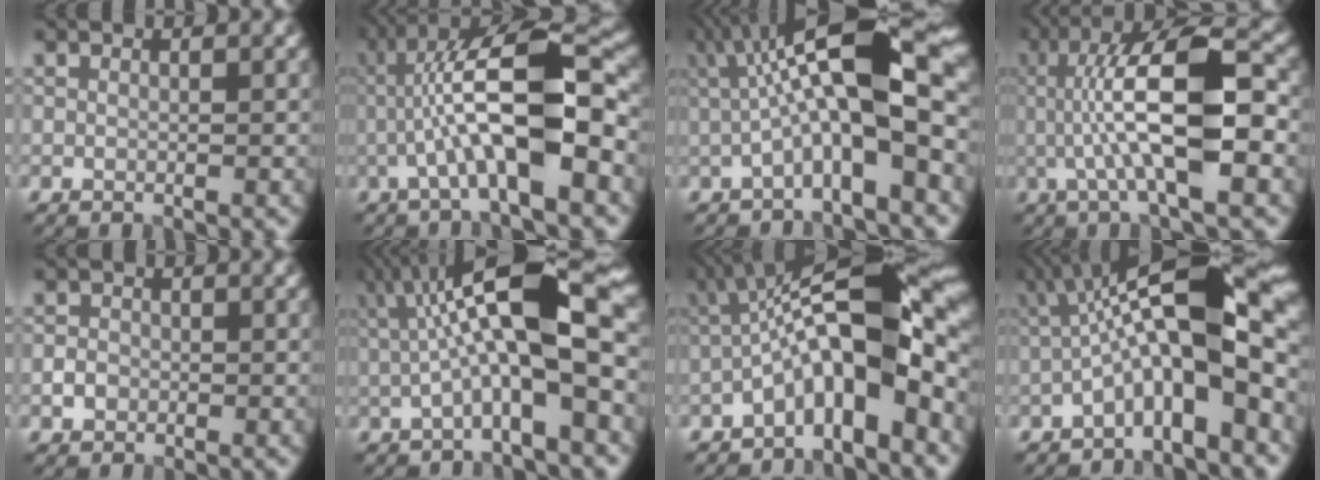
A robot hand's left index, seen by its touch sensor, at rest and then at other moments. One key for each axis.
{"total": 9.9, "fx": -1.5, "fy": 2.3, "fz": 9.6, "tx": -0.161, "ty": 0.026, "tz": -0.029}
{"total": 10.5, "fx": 1.2, "fy": 2.8, "fz": 10.1, "tx": -0.154, "ty": 0.018, "tz": 0.012}
{"total": 9.8, "fx": -0.3, "fy": 2.6, "fz": 9.4, "tx": -0.161, "ty": 0.019, "tz": -0.009}
{"total": 1.3, "fx": -0.5, "fy": 1.1, "fz": 0.4, "tx": -0.003, "ty": 0.000, "tz": -0.011}
{"total": 10.5, "fx": 1.6, "fy": 2.8, "fz": 10.0, "tx": -0.156, "ty": 0.014, "tz": 0.023}
{"total": 11.8, "fx": -2.2, "fy": 3.7, "fz": 11.0, "tx": -0.167, "ty": 0.025, "tz": -0.048}
{"total": 12.0, "fx": -0.2, "fy": 3.4, "fz": 11.5, "tx": -0.177, "ty": 0.028, "tz": -0.017}